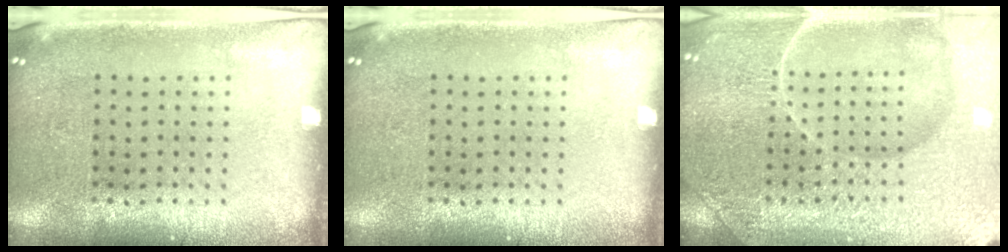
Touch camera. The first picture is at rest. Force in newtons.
{"total": 0.0}
{"total": 5.6, "press": 5.6, "slide": 0.6}